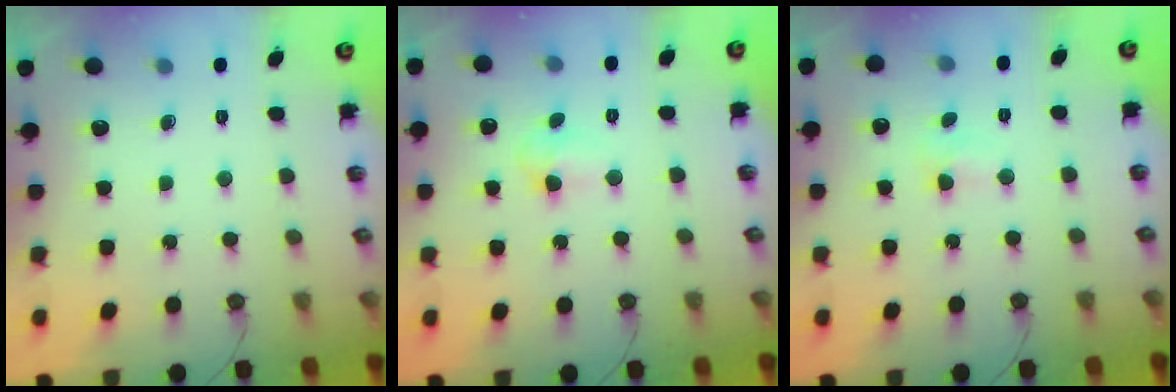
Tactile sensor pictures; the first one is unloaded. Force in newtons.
{"total": 3.5, "press": 3.4, "slide": 0.8}
{"total": 3.8, "press": 3.8, "slide": 0.5}